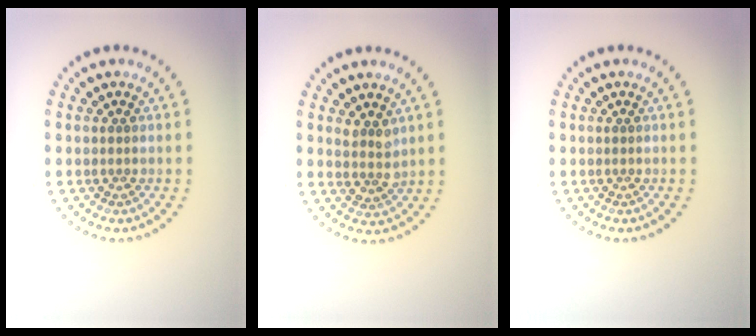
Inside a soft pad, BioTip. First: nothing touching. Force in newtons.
{"total": 2.0, "press": 1.6, "slide": 1.2}
{"total": 0.0}